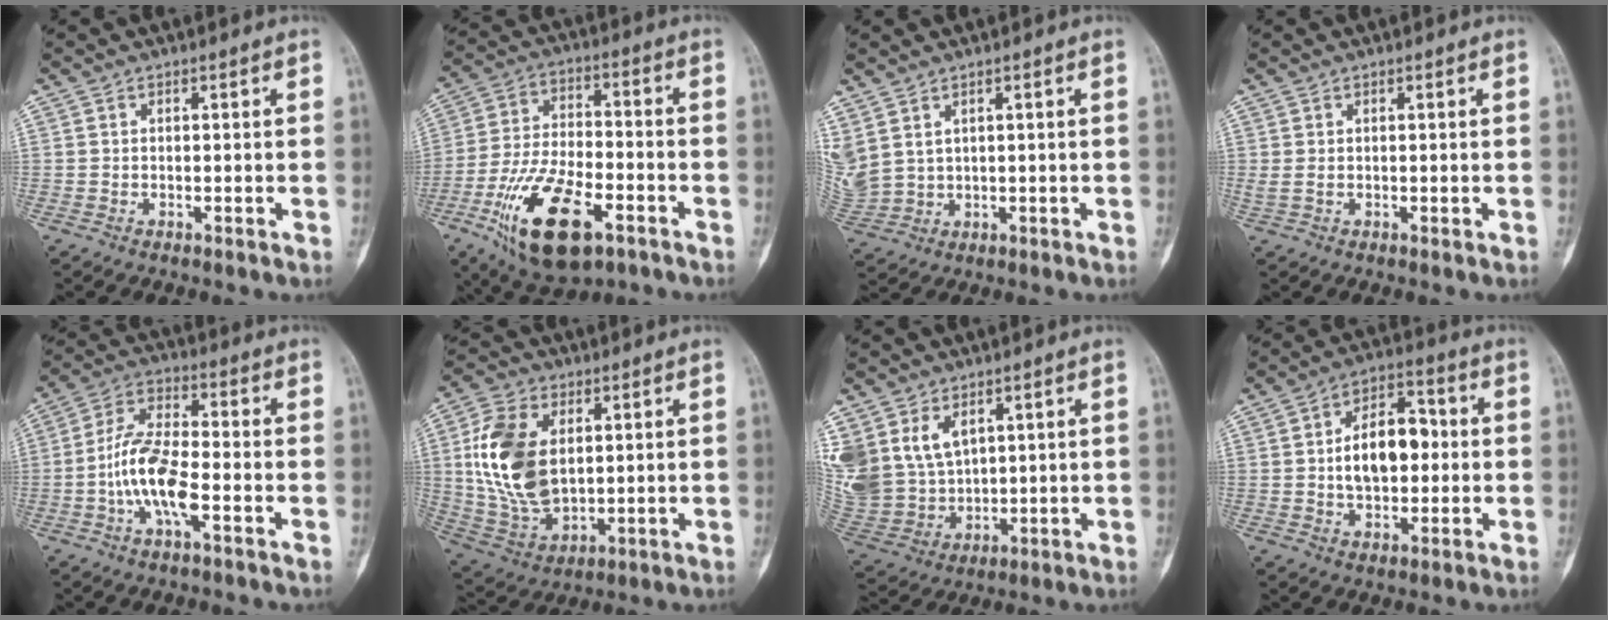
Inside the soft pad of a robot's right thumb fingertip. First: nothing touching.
{"total": 18.6, "force": [-8.6, 8.6, 14.1], "torque": [-0.257, 0.029, -0.144]}
{"total": 7.3, "force": [3.2, 4.8, 4.6], "torque": [-0.119, -0.006, 0.081]}
{"total": 1.4, "force": [0.1, 0.6, 1.2], "torque": [-0.030, 0.001, 0.008]}
{"total": 11.3, "force": [-3.3, 4.1, 10.0], "torque": [-0.207, 0.029, -0.068]}
{"total": 17.1, "force": [2.7, 10.6, 13.1], "torque": [-0.251, -0.011, 0.061]}
{"total": 16.1, "force": [6.3, 11.8, 9.1], "torque": [-0.209, -0.005, 0.151]}
{"total": 12.1, "force": [0.2, 7.3, 9.7], "torque": [-0.133, 0.024, 0.001]}